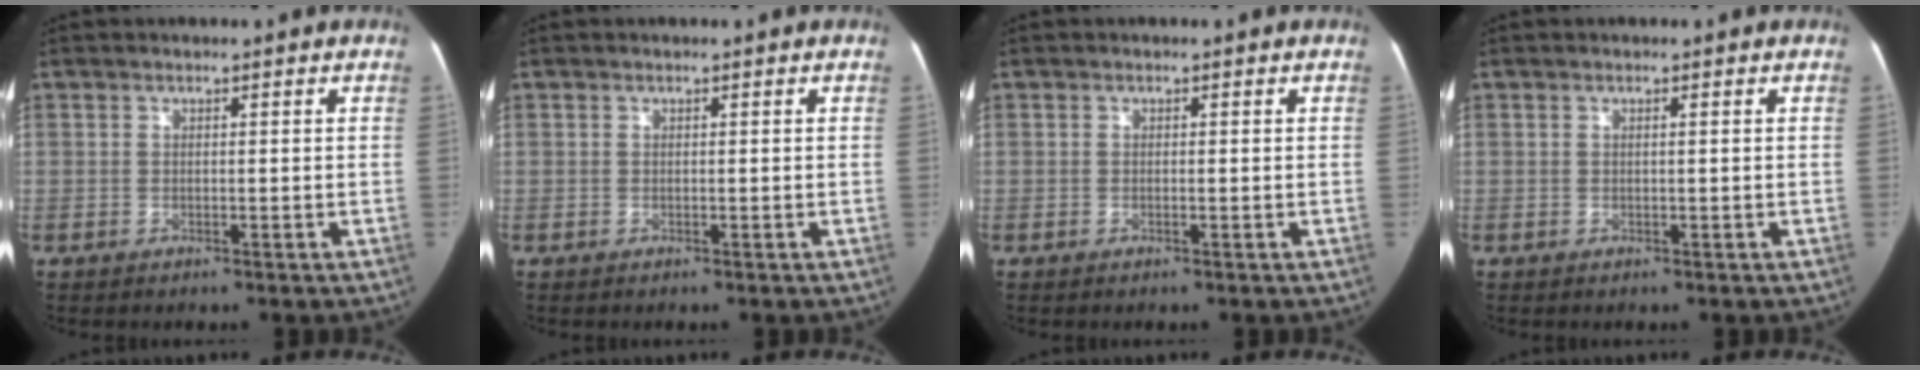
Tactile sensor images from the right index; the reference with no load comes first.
{"total": 0.0}
{"total": 0.0}
{"total": 0.0}